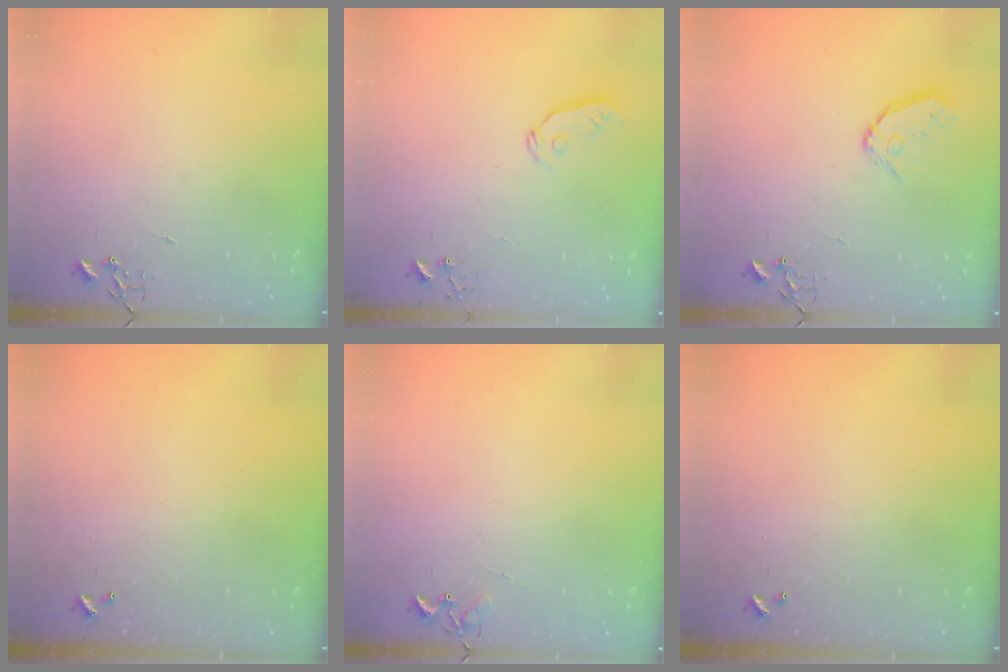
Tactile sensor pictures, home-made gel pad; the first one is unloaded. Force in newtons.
{"total": 6.5, "press": 6.5, "slide": 0.2}
{"total": 8.6, "press": 8.6, "slide": 0.7}
{"total": 0.0}
{"total": 6.1, "press": 6.0, "slide": 0.6}
{"total": 0.0}